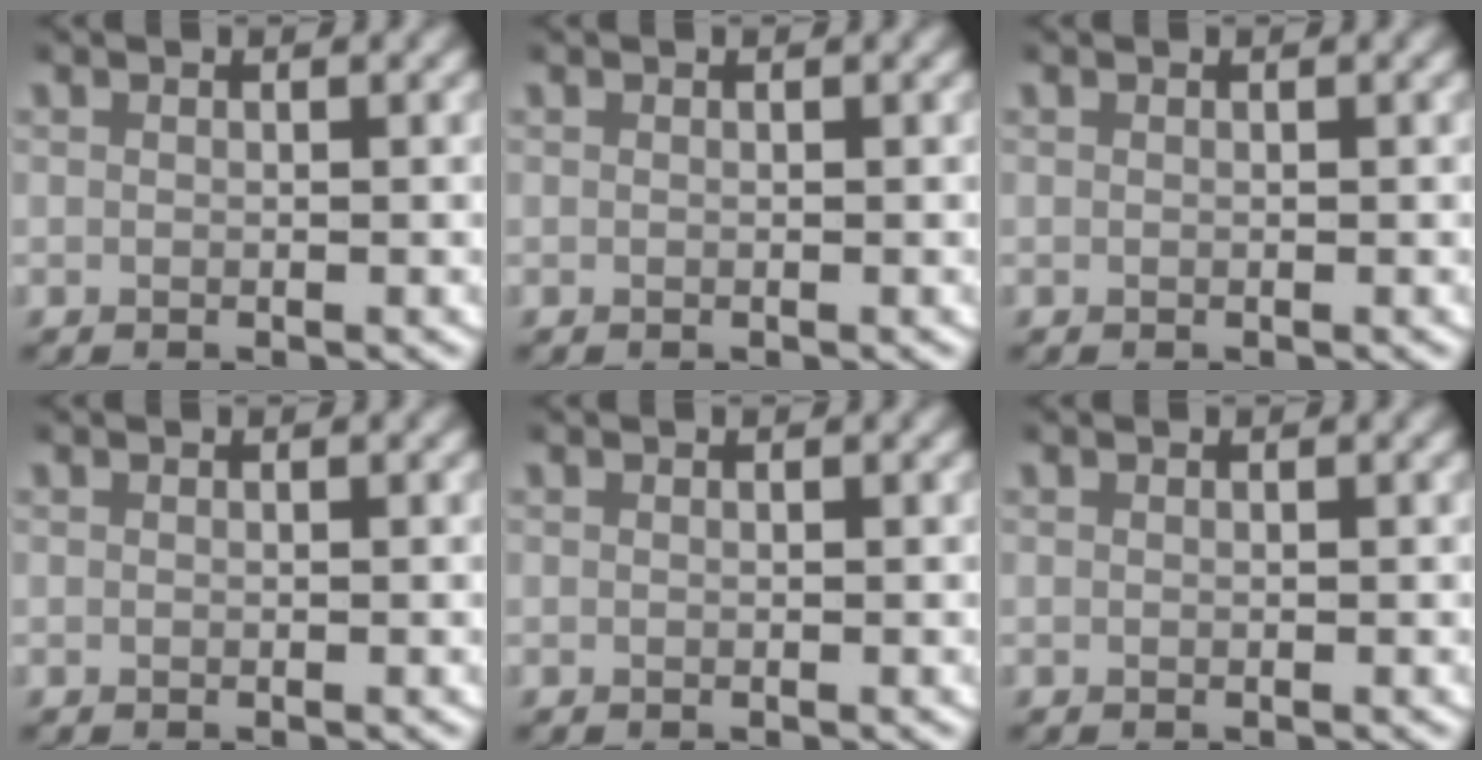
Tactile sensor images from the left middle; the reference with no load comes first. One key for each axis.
{"total": 0.0}
{"total": 0.0}
{"total": 0.0}
{"total": 0.0}
{"total": 0.0}